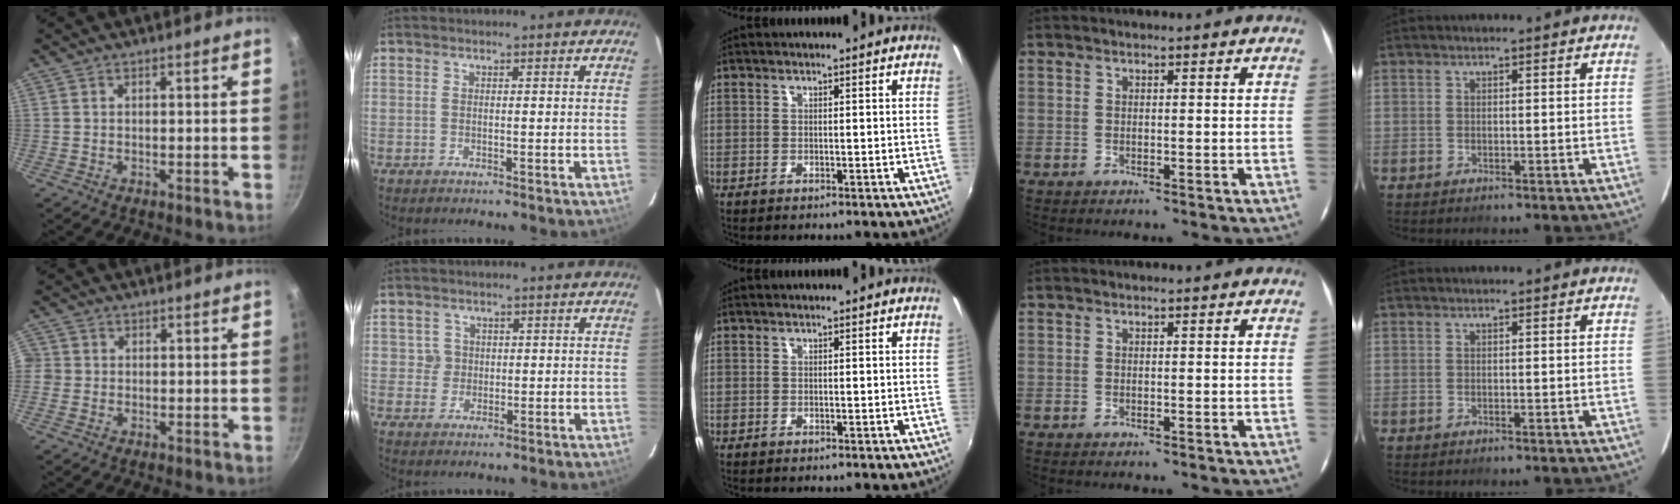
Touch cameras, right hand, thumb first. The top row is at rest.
{"thumb": {"total": 2.5, "force": [-0.5, 2.4, 0.5], "torque": [0.001, 0.006, -0.016]}, "index": {"total": 2.4, "force": [0.4, 2.4, -0.1], "torque": [0.011, 0.012, 0.007]}}